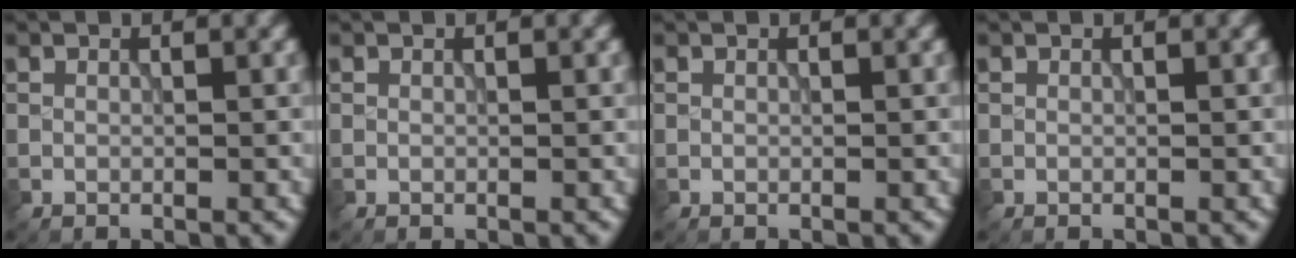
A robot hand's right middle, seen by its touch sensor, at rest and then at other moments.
{"total": 0.0}
{"total": 0.0}
{"total": 0.0}